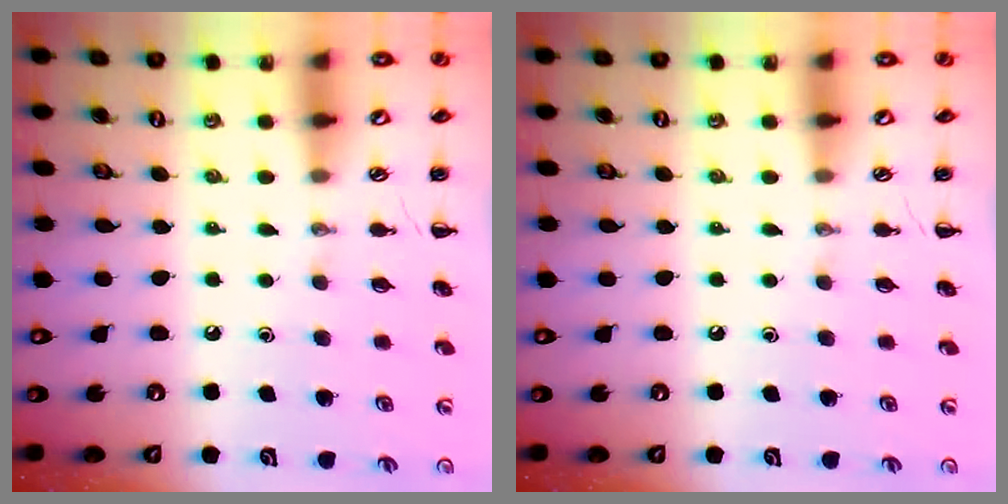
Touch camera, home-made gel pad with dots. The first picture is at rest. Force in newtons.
{"total": 0.0}